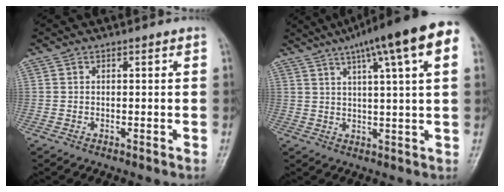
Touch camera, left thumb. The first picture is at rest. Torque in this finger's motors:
{"motor_torque": [1.78, -0.06, 2.55, -0.22, 0.45]}